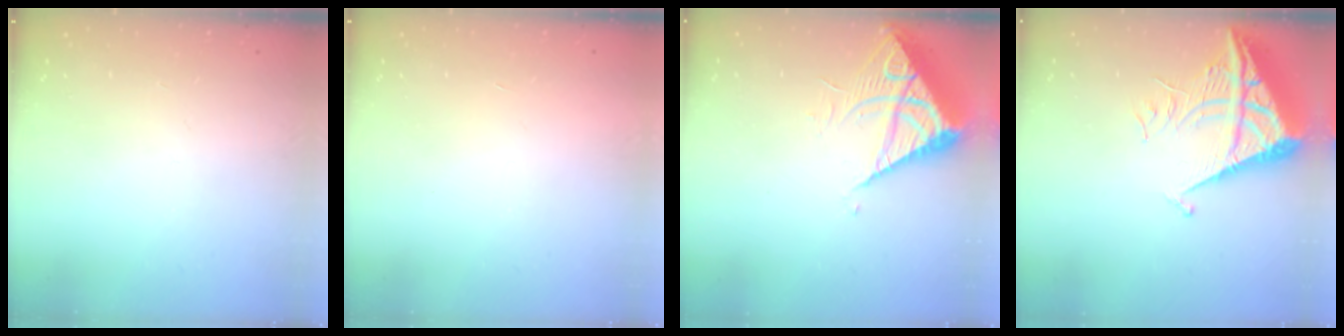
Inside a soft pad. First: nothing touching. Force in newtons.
{"total": 1.7, "press": 1.7, "slide": 0.1}
{"total": 7.8, "press": 7.8, "slide": 0.8}
{"total": 8.5, "press": 8.5, "slide": 0.8}